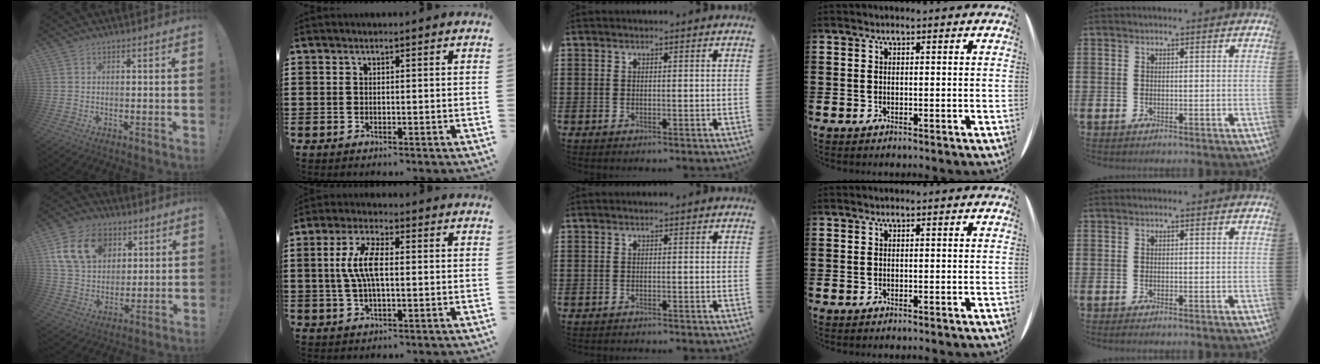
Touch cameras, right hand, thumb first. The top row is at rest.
{"thumb": {"total": 16.7, "force": [6.8, 12.2, 9.0], "torque": [-0.156, -0.018, 0.132]}, "index": {"total": 6.8, "force": [0.4, 2.3, 6.4], "torque": [-0.140, 0.002, -0.002]}, "middle": {"total": 0.5, "force": [-0.5, 0.0, 0.0], "torque": [-0.002, 0.000, -0.012]}}